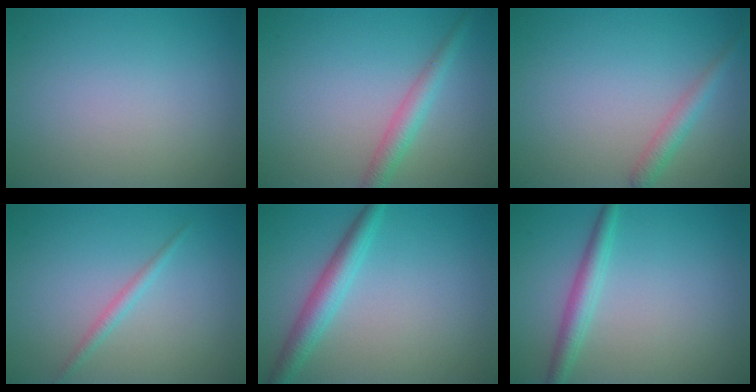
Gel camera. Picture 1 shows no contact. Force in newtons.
{"total": 2.4, "press": 2.4, "slide": 0.1}
{"total": 1.9, "press": 1.9, "slide": 0.1}
{"total": 1.2, "press": 1.2, "slide": 0.0}
{"total": 3.3, "press": 3.3, "slide": 0.1}
{"total": 2.5, "press": 2.5, "slide": 0.1}